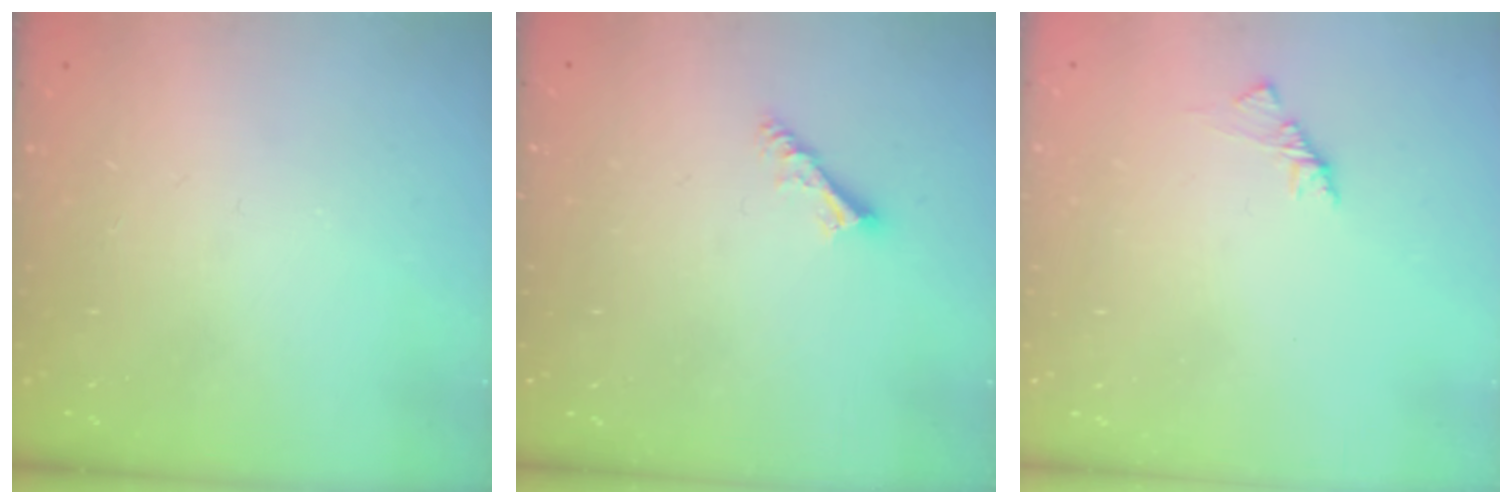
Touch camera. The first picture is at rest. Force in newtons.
{"total": 4.4, "press": 4.4, "slide": 0.1}
{"total": 1.7, "press": 1.6, "slide": 0.5}